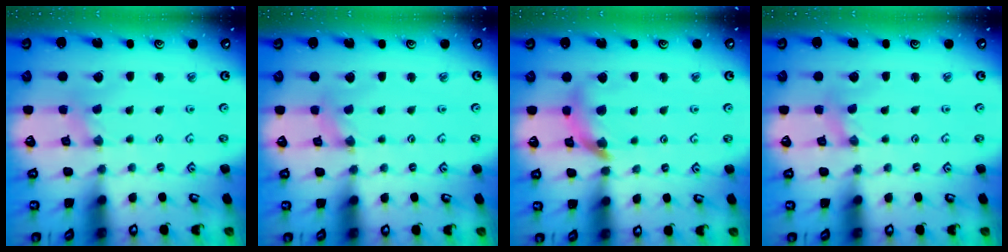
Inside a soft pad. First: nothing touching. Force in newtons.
{"total": 0.0}
{"total": 11.8, "press": 11.7, "slide": 1.5}
{"total": 0.0}